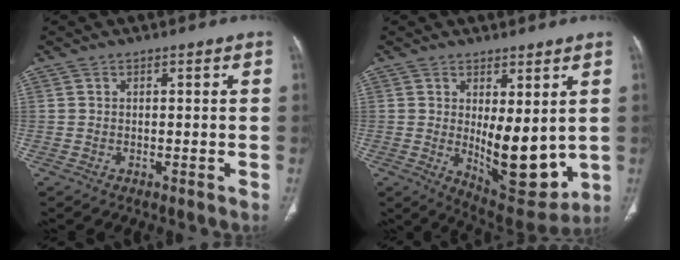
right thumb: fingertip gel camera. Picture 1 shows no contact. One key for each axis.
{"total": 14.1, "fx": 0.5, "fy": 6.0, "fz": 12.8, "tx": -0.161, "ty": -0.041, "tz": 0.032}